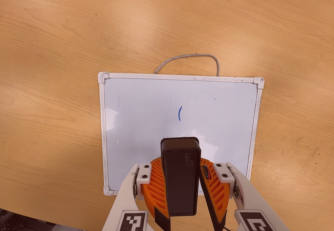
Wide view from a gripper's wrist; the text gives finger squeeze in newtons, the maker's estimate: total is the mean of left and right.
{"total": 9.8, "left": 9.9, "right": 9.8}